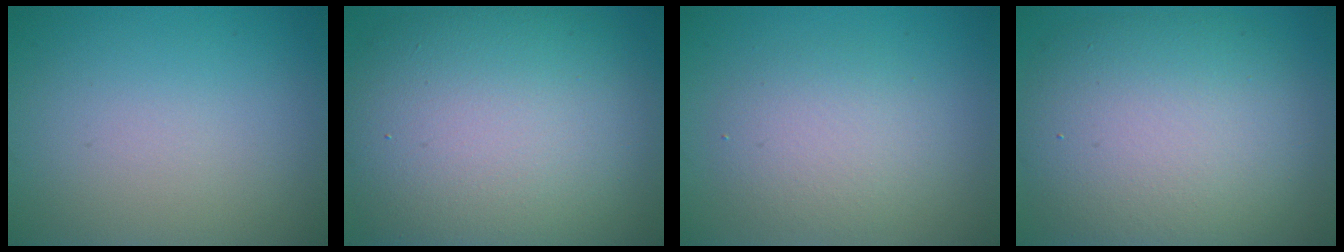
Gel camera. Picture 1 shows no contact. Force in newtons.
{"total": 14.0, "press": 14.0, "slide": 0.6}
{"total": 3.3, "press": 3.3, "slide": 0.1}
{"total": 10.7, "press": 10.6, "slide": 0.6}